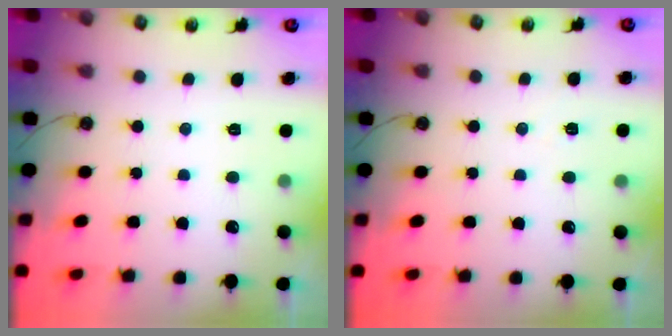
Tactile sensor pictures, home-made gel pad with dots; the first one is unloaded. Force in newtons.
{"total": 3.5, "press": 1.7, "slide": 3.1}